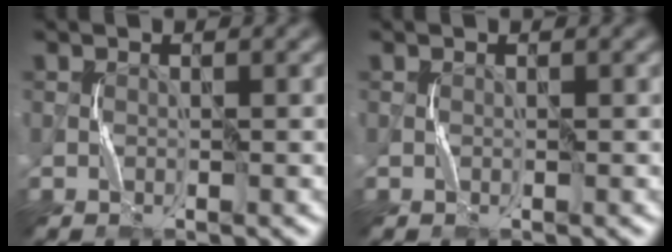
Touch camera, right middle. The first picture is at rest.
{"total": 0.0}